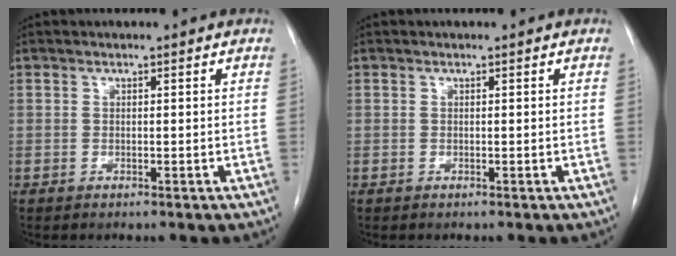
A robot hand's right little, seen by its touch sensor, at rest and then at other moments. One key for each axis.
{"total": 0.0}